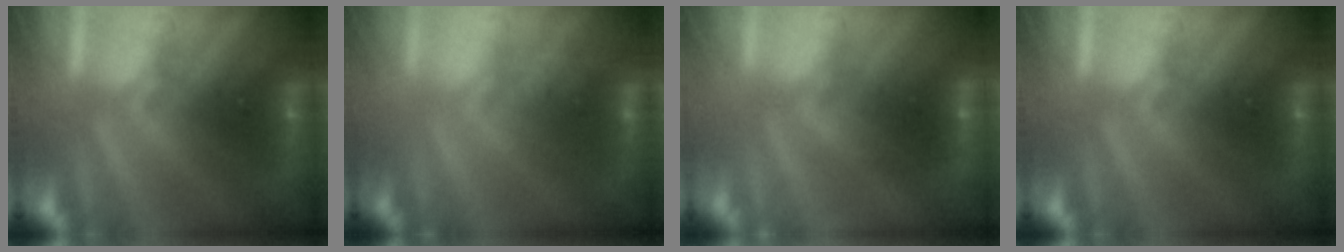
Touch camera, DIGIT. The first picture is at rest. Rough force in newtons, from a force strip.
{"total": 2.9}
{"total": 2.7}
{"total": 0.0}